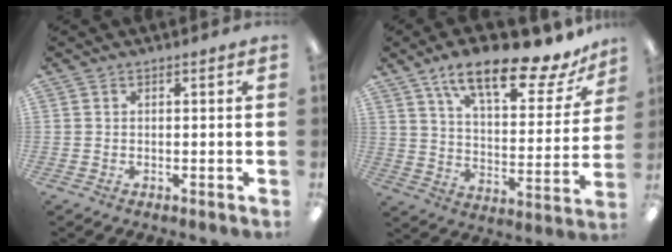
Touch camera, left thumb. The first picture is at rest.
{"total": 18.9, "force": [13.9, 5.5, 11.6], "torque": [-0.185, -0.085, 0.230]}